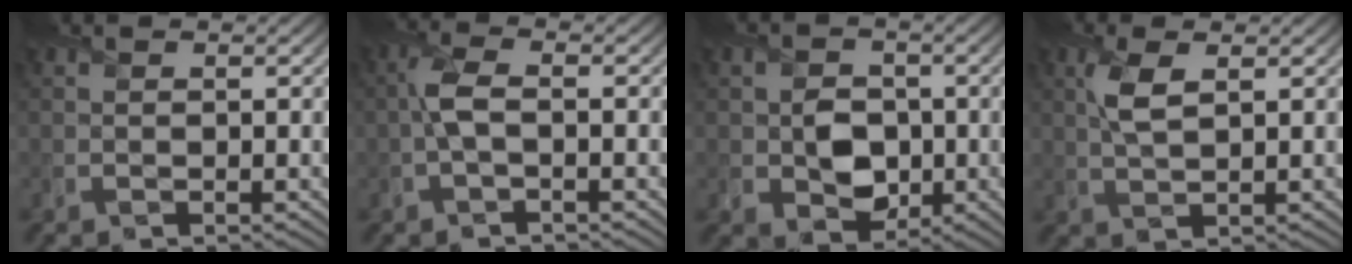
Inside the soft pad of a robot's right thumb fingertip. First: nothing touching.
{"total": 3.4, "force": [-0.5, 1.4, 3.1], "torque": [-0.072, 0.005, -0.014]}
{"total": 5.2, "force": [-0.6, 4.3, 2.8], "torque": [-0.056, -0.006, -0.015]}
{"total": 3.7, "force": [1.3, 1.4, 3.2], "torque": [-0.078, 0.003, 0.027]}